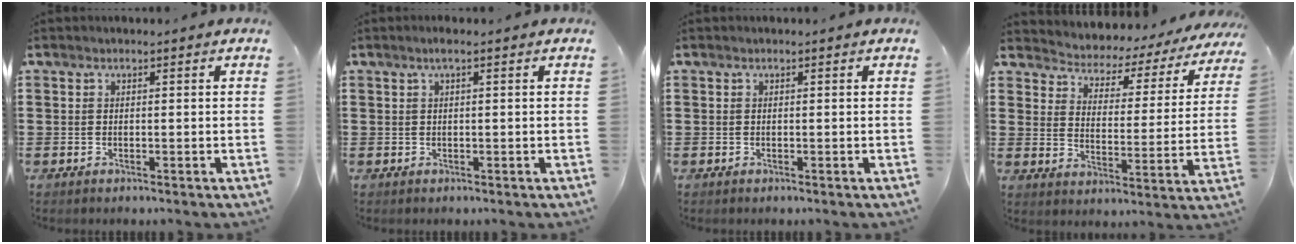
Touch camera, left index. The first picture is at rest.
{"total": 1.2, "force": [0.2, 0.1, 1.2], "torque": [-0.019, -0.002, 0.003]}
{"total": 0.0}
{"total": 3.2, "force": [3.1, 0.6, -0.4], "torque": [-0.018, -0.032, 0.043]}